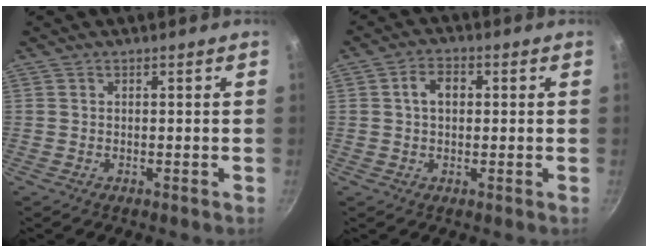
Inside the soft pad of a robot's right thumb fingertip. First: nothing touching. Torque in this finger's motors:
{"motor_torque": [0.10, 1.59, 0.73, -0.49, 0.00]}